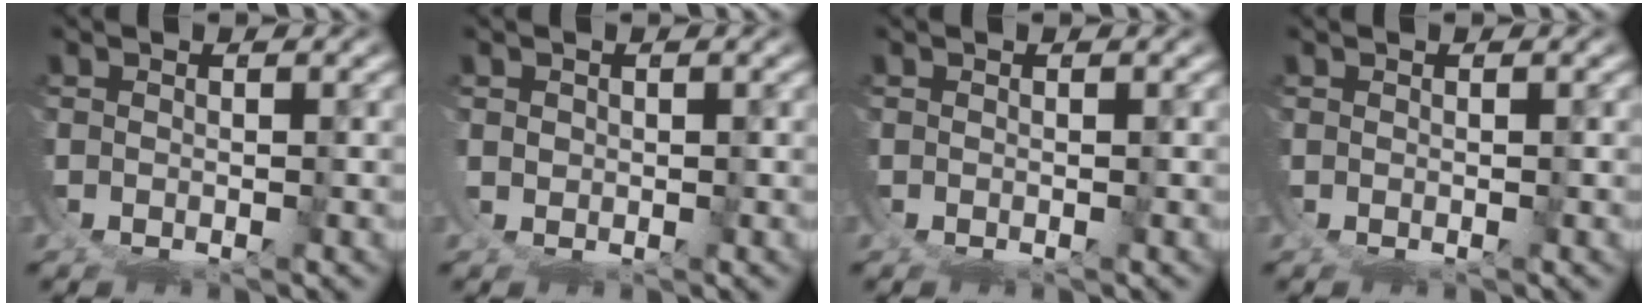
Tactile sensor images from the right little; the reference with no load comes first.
{"total": 0.9, "force": [0.7, 0.0, 0.6], "torque": [-0.022, -0.006, 0.020]}
{"total": 0.0}
{"total": 0.0}